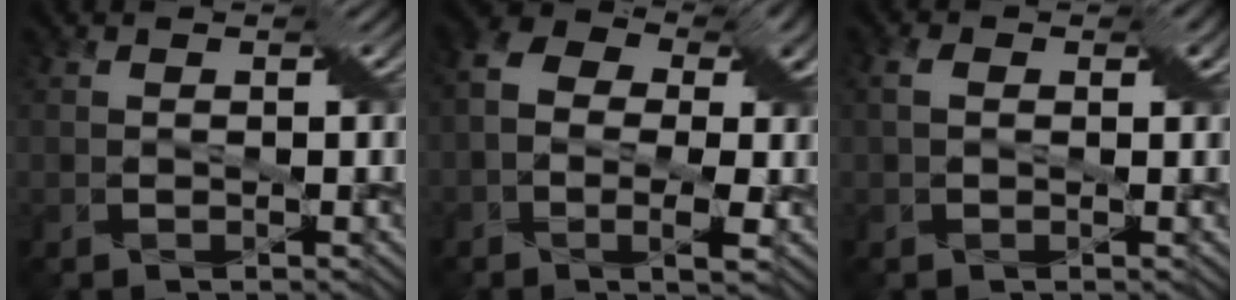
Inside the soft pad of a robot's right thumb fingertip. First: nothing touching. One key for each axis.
{"total": 9.5, "fx": -0.5, "fy": 6.1, "fz": 7.2, "tx": -0.144, "ty": 0.007, "tz": -0.020}
{"total": 3.0, "fx": 0.8, "fy": 2.0, "fz": 2.1, "tx": -0.041, "ty": 0.007, "tz": 0.012}